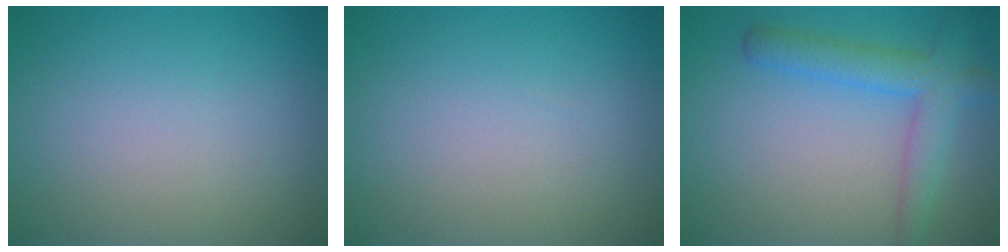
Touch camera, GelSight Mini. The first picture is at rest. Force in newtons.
{"total": 0.0}
{"total": 4.1, "press": 4.1, "slide": 0.2}